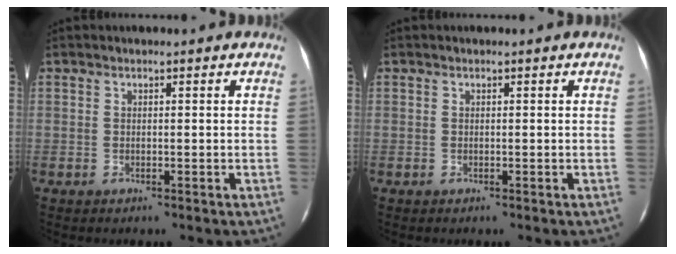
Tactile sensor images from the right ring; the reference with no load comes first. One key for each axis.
{"total": 0.0}